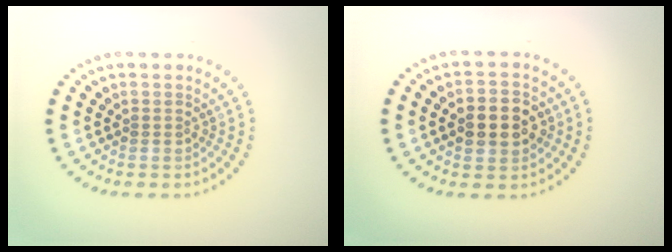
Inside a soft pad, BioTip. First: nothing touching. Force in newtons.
{"total": 4.7, "press": 4.7, "slide": 0.4}